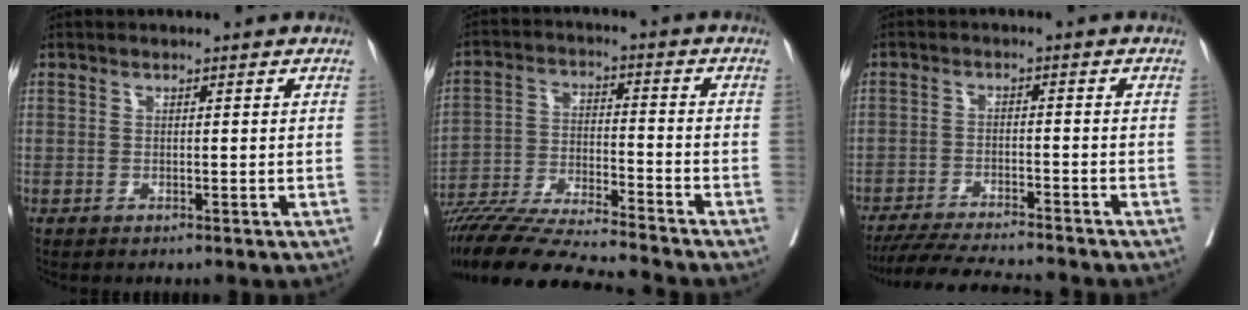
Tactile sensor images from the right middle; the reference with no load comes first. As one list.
[{"total": 16.8, "force": [-15.4, -0.8, 6.8], "torque": [-0.125, -0.021, -0.266]}, {"total": 11.4, "force": [-10.5, 0.3, 4.4], "torque": [-0.067, -0.015, -0.165]}]